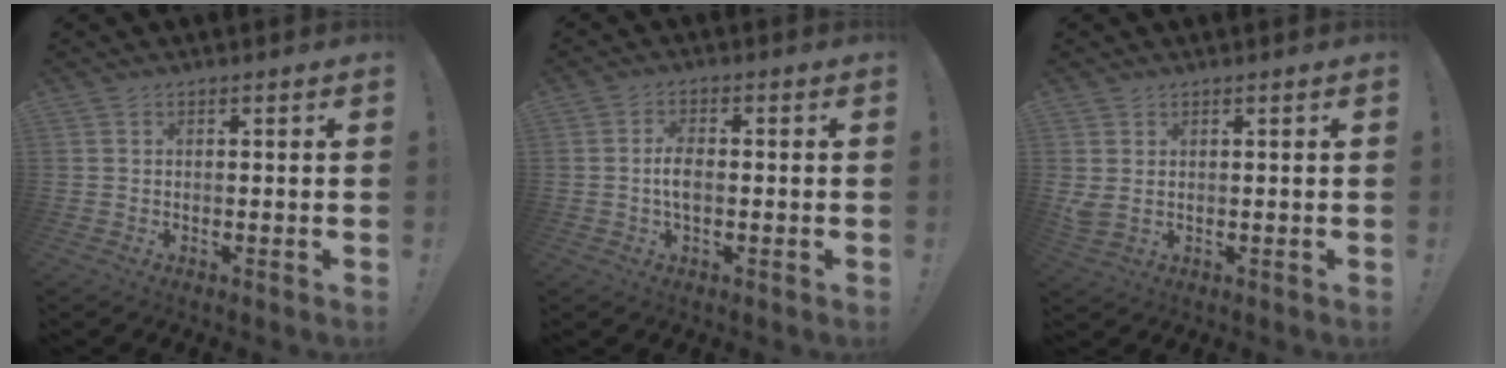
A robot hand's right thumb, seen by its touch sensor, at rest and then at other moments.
{"total": 4.9, "force": [-0.7, 2.5, 4.1], "torque": [-0.073, 0.007, -0.013]}
{"total": 2.6, "force": [1.1, 1.2, 2.1], "torque": [-0.025, -0.010, 0.019]}